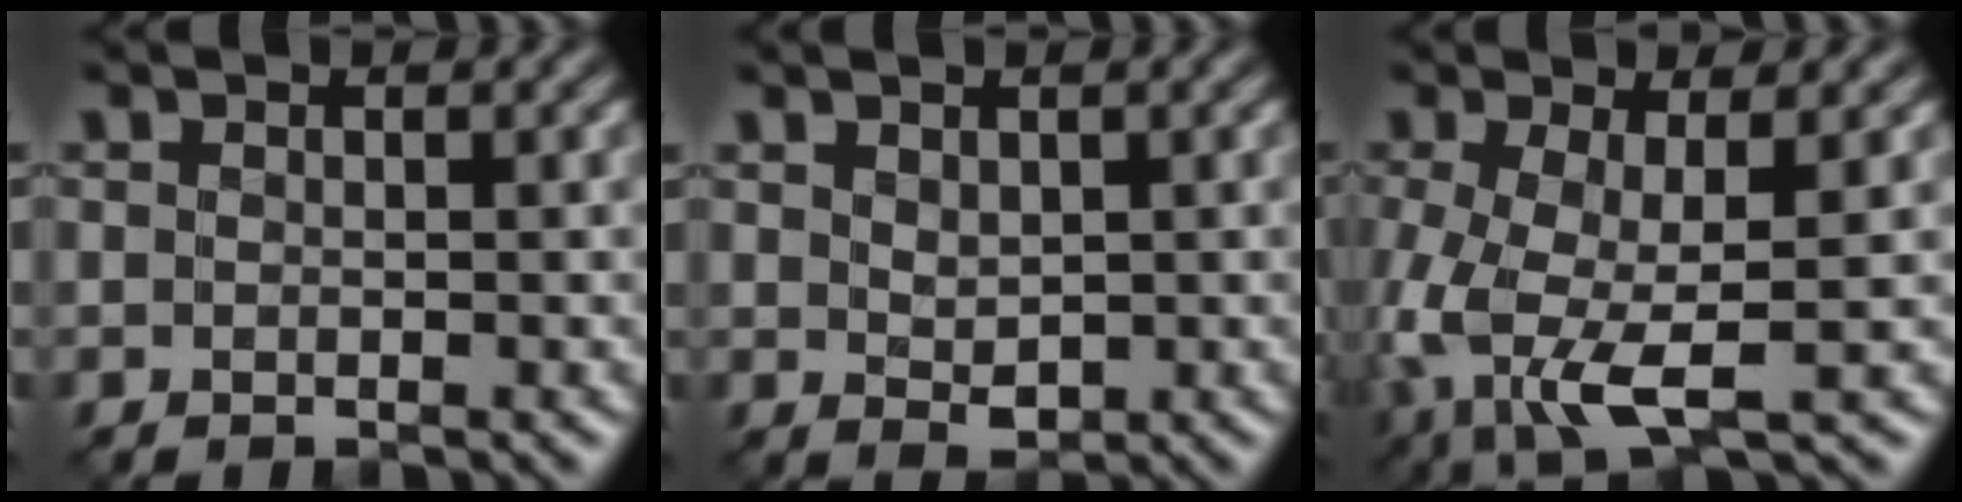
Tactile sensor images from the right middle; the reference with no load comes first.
{"total": 1.6, "force": [0.5, 1.1, 1.1], "torque": [-0.022, -0.006, 0.016]}
{"total": 6.9, "force": [-1.6, 2.6, 6.2], "torque": [-0.154, -0.020, -0.031]}